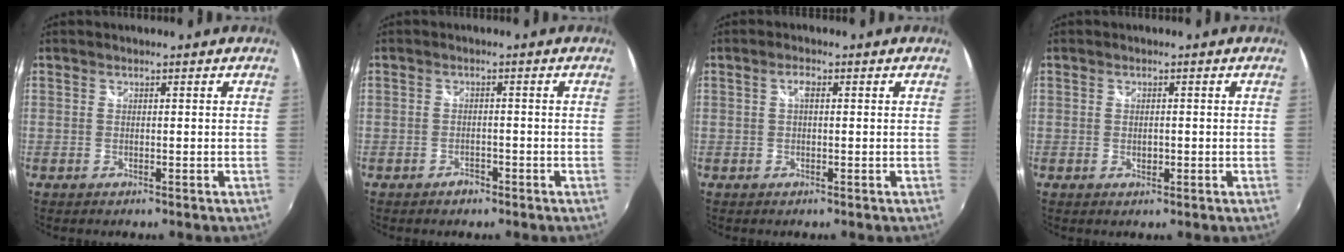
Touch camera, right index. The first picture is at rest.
{"total": 1.9, "force": [-1.4, 1.2, 0.5], "torque": [-0.012, -0.001, -0.022]}
{"total": 1.6, "force": [0.4, 0.5, 1.4], "torque": [-0.027, 0.006, 0.003]}
{"total": 1.4, "force": [-0.3, 0.9, 1.0], "torque": [-0.016, 0.000, -0.004]}